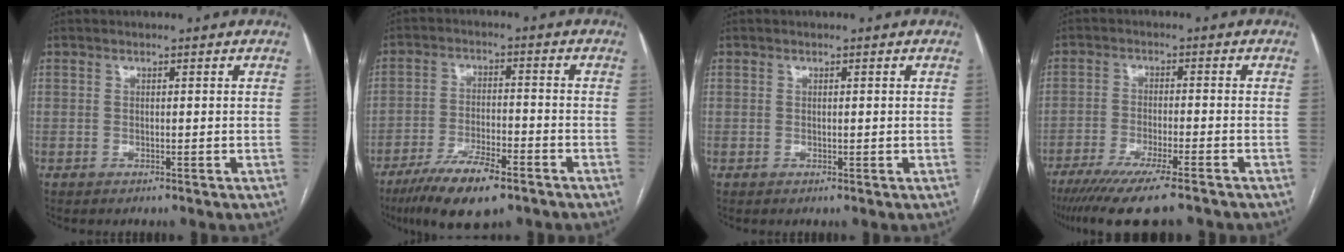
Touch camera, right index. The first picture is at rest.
{"total": 10.8, "force": [-7.3, 2.5, 7.5], "torque": [-0.133, -0.018, -0.124]}
{"total": 0.6, "force": [0.1, 0.3, 0.5], "torque": [-0.008, -0.002, 0.004]}
{"total": 13.3, "force": [-10.3, 1.2, 8.4], "torque": [-0.140, -0.035, -0.164]}